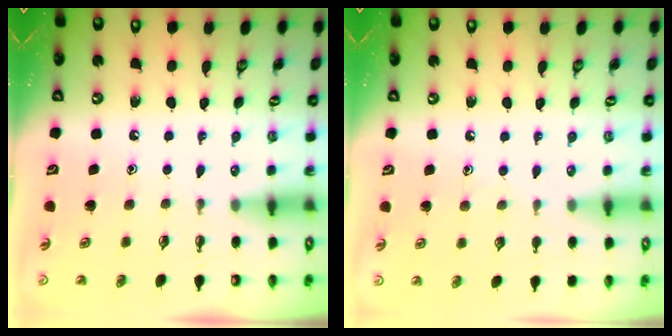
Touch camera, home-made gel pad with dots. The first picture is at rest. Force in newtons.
{"total": 4.0, "press": 4.0, "slide": 0.6}